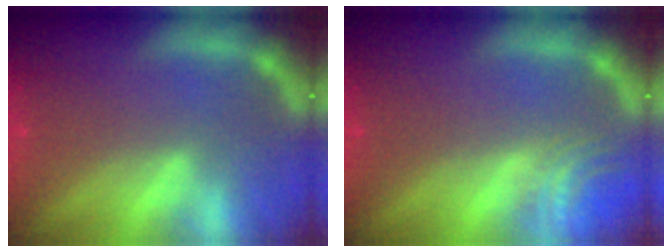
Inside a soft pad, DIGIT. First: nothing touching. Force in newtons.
{"total": 3.0}